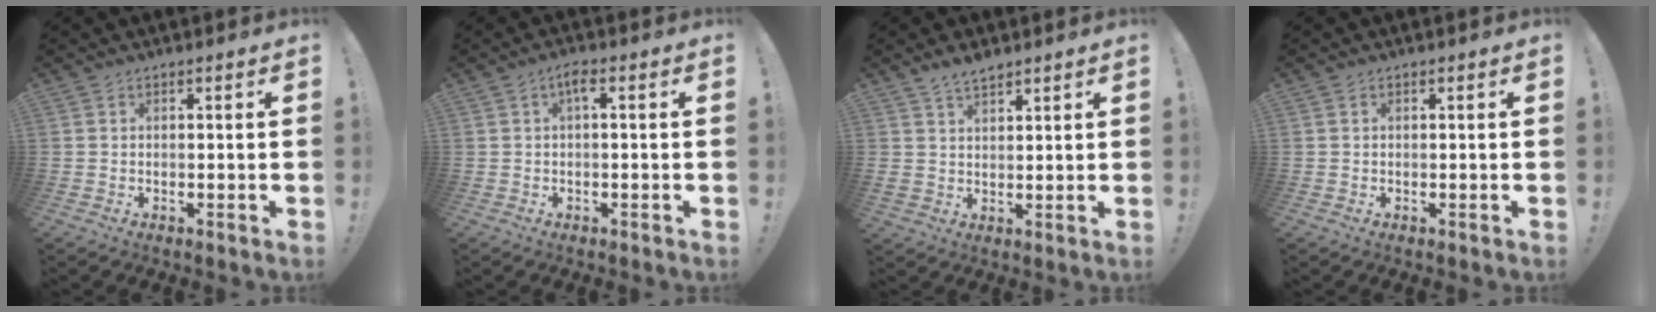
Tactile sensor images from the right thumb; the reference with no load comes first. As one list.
[{"total": 3.0, "force": [0.4, 0.6, 2.9], "torque": [-0.057, 0.007, 0.003]}, {"total": 5.5, "force": [4.3, 2.9, 1.9], "torque": [-0.033, -0.021, 0.080]}, {"total": 0.0}]